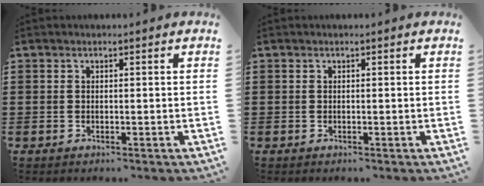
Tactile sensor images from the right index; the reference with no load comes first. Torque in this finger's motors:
{"motor_torque": [-0.34, 0.58, 0.00, 0.00]}